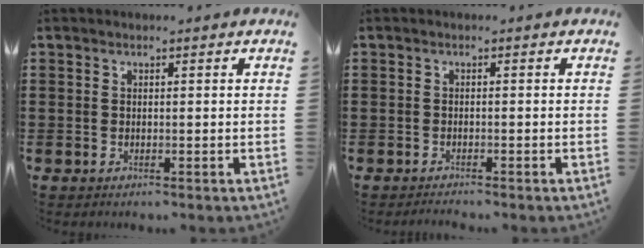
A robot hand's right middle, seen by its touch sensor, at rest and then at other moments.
{"total": 0.7, "force": [-0.7, -0.1, 0.1], "torque": [-0.002, -0.003, -0.014]}